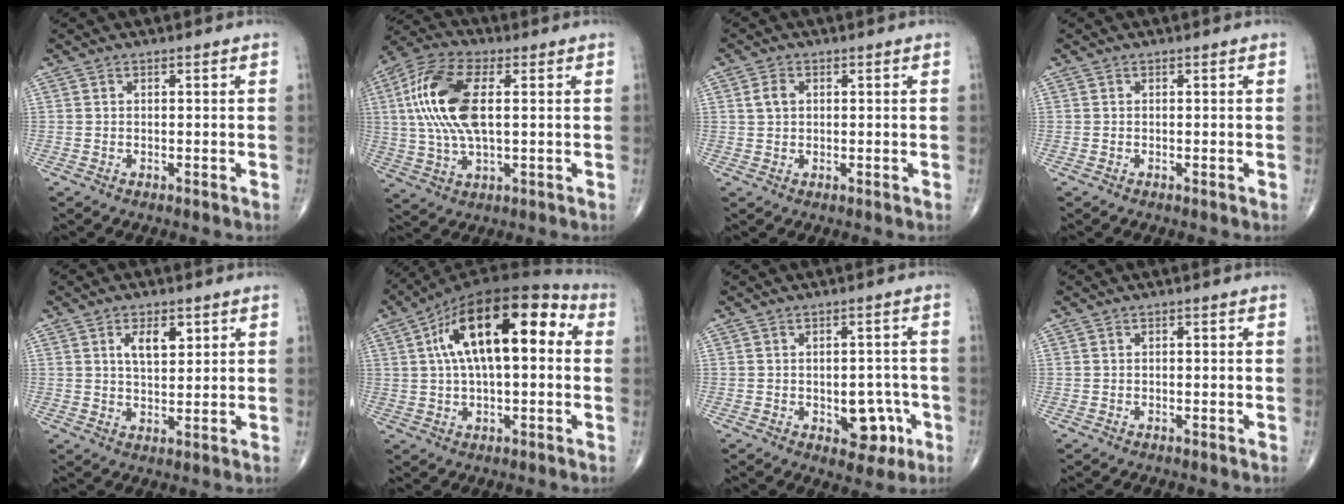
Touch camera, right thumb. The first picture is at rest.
{"total": 15.7, "force": [2.4, 7.0, 13.9], "torque": [-0.304, 0.013, 0.043]}
{"total": 2.7, "force": [0.7, 1.9, 1.8], "torque": [-0.033, 0.005, 0.013]}
{"total": 0.0}
{"total": 5.7, "force": [2.3, 2.9, 4.3], "torque": [-0.057, -0.014, 0.040]}
{"total": 19.8, "force": [4.1, 9.1, 17.1], "torque": [-0.265, 0.035, 0.052]}
{"total": 7.4, "force": [-2.4, 4.5, 5.3], "torque": [-0.030, 0.017, -0.022]}
{"total": 0.0}